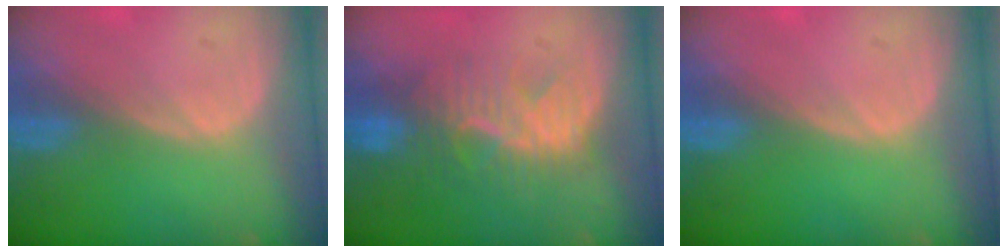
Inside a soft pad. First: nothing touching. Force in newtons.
{"total": 9.0, "press": 8.3, "slide": 3.4}
{"total": 0.0}